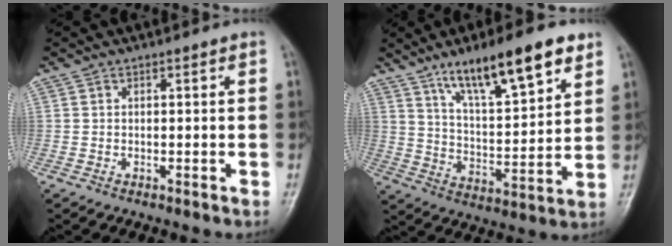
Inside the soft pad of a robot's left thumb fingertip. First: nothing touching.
{"total": 16.9, "force": [10.6, 4.5, 12.5], "torque": [-0.181, -0.045, 0.182]}